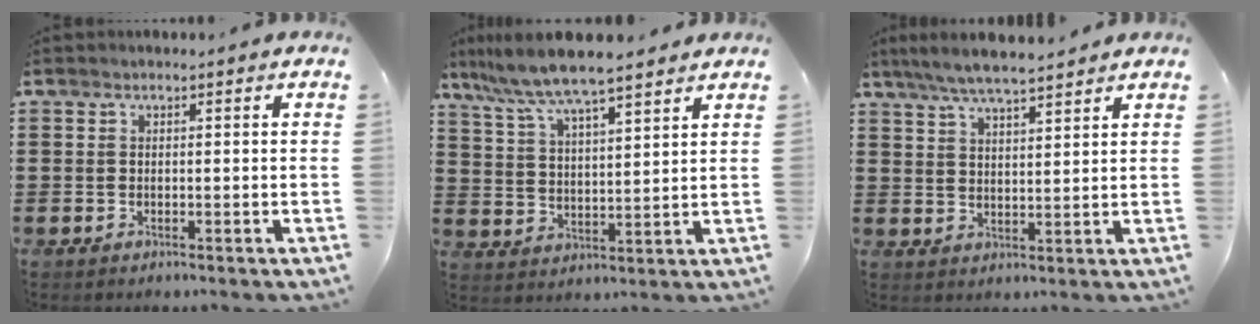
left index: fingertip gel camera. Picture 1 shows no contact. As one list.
[{"total": 7.4, "force": [6.4, 0.5, 3.6], "torque": [-0.094, -0.026, 0.110]}, {"total": 5.6, "force": [5.0, 0.5, 2.5], "torque": [-0.061, -0.012, 0.091]}]